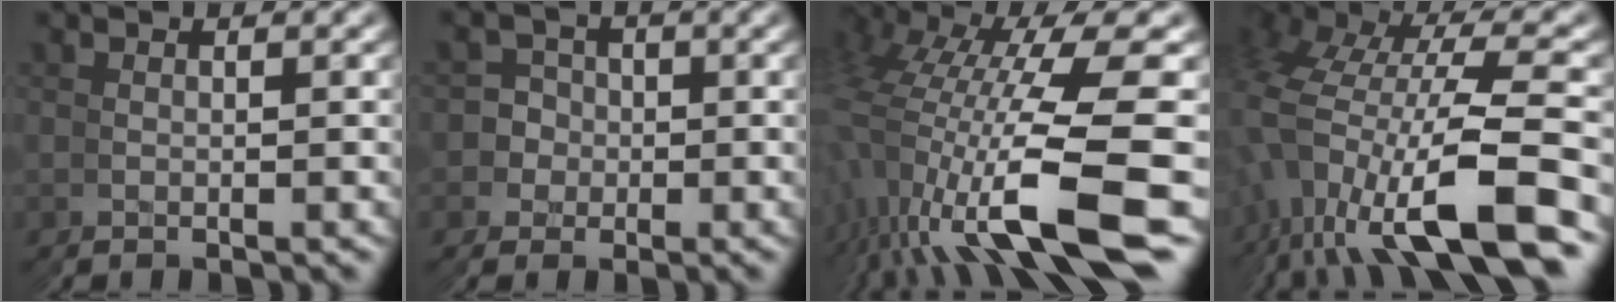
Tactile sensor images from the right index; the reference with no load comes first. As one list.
[{"total": 5.8, "force": [0.0, 5.8, -0.2], "torque": [0.019, -0.017, 0.001]}, {"total": 13.3, "force": [2.6, 7.0, 11.1], "torque": [-0.216, 0.006, 0.050]}, {"total": 7.5, "force": [1.5, 4.7, 5.6], "torque": [-0.127, 0.014, 0.022]}]